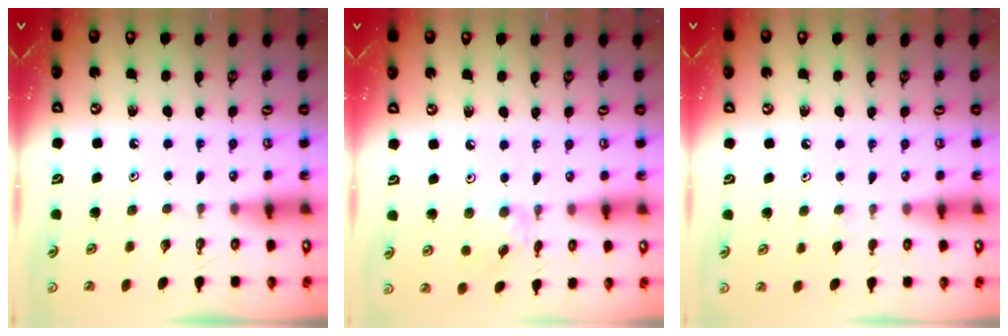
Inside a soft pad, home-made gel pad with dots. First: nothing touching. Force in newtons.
{"total": 1.6, "press": 1.5, "slide": 0.3}
{"total": 3.1, "press": 3.1, "slide": 0.5}